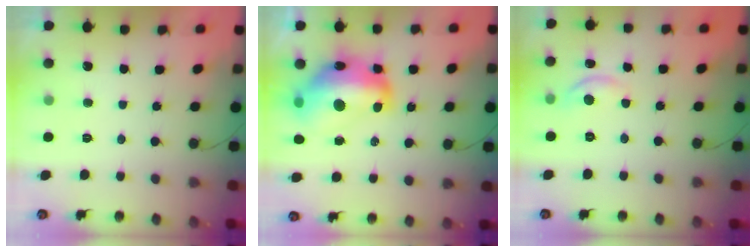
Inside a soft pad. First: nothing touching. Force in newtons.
{"total": 19.6, "press": 19.6, "slide": 1.4}
{"total": 4.9, "press": 4.9, "slide": 0.5}